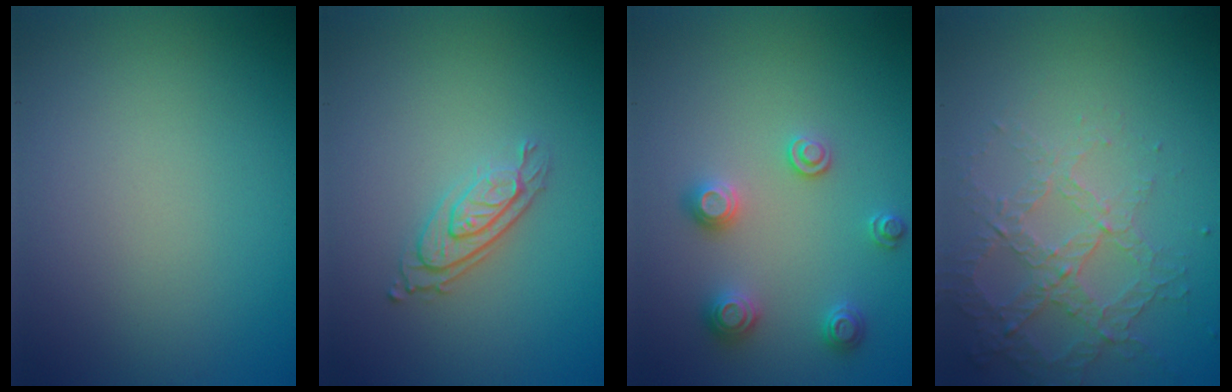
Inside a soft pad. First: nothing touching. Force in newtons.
{"total": 2.8, "press": 2.0, "slide": 1.8}
{"total": 2.5, "press": 2.5, "slide": 0.3}
{"total": 4.3, "press": 2.9, "slide": 3.2}